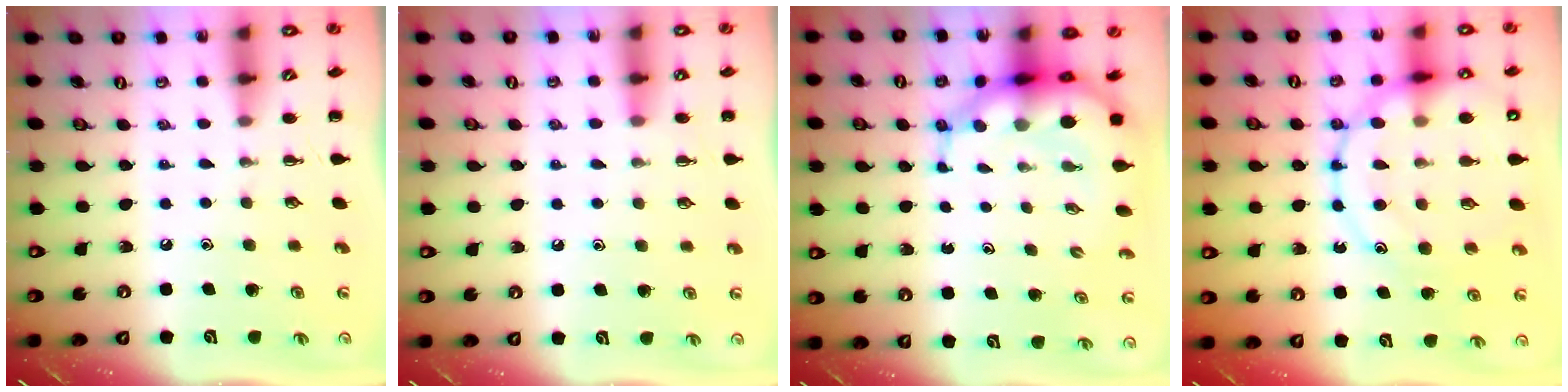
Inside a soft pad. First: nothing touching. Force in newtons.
{"total": 3.9, "press": 3.7, "slide": 1.2}
{"total": 9.5, "press": 9.2, "slide": 2.4}
{"total": 20.9, "press": 20.8, "slide": 2.3}